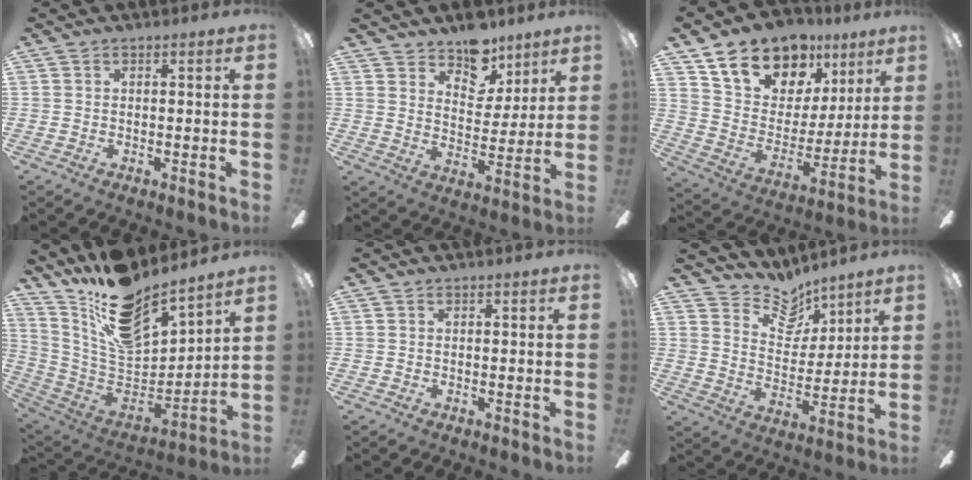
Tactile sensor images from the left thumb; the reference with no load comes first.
{"total": 10.6, "force": [8.4, 5.9, 3.0], "torque": [-0.040, -0.057, 0.155]}
{"total": 17.1, "force": [12.3, 10.5, 5.6], "torque": [-0.112, -0.079, 0.230]}
{"total": 17.7, "force": [13.6, 6.6, 9.1], "torque": [-0.167, -0.097, 0.240]}
{"total": 0.0}
{"total": 10.6, "force": [8.8, 5.2, 2.9], "torque": [-0.046, -0.064, 0.165]}